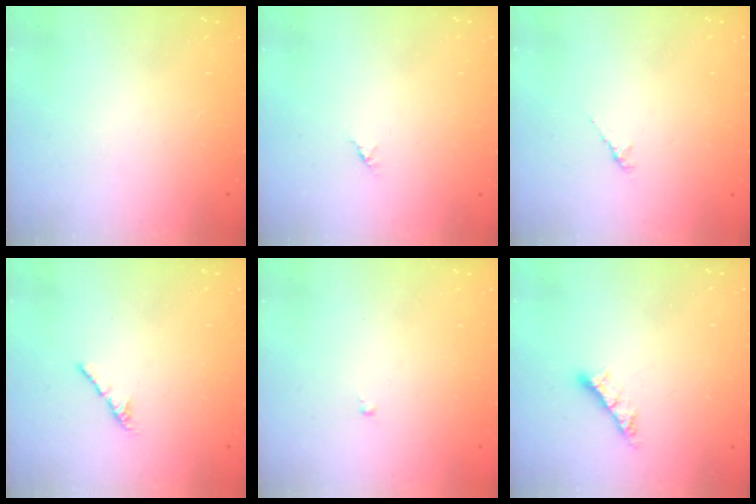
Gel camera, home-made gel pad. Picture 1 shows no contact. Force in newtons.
{"total": 1.2, "press": 1.2, "slide": 0.3}
{"total": 1.5, "press": 1.4, "slide": 0.5}
{"total": 2.4, "press": 2.3, "slide": 0.8}
{"total": 0.0}
{"total": 5.0, "press": 5.0, "slide": 0.3}